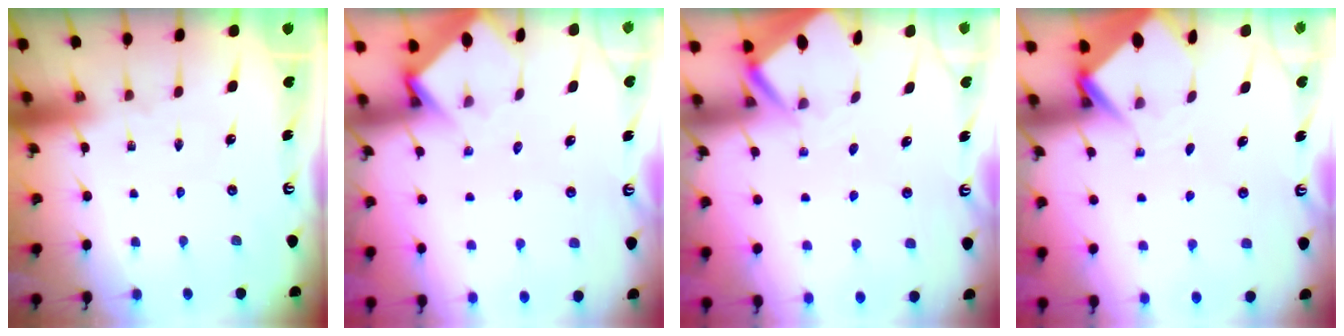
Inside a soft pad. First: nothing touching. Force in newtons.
{"total": 3.4, "press": 3.4, "slide": 0.3}
{"total": 2.8, "press": 2.8, "slide": 0.1}
{"total": 3.8, "press": 3.8, "slide": 0.1}